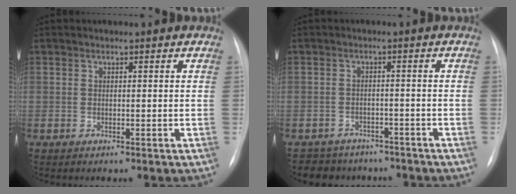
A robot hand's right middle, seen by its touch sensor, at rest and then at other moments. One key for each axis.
{"total": 7.1, "fx": -5.9, "fy": 3.8, "fz": 0.5, "tx": -0.002, "ty": 0.015, "tz": -0.073}